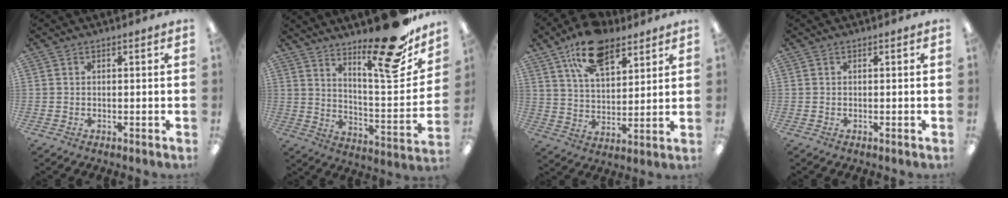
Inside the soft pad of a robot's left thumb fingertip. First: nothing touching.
{"total": 20.1, "force": [15.3, 4.9, 12.1], "torque": [-0.168, -0.118, 0.244]}
{"total": 14.9, "force": [9.7, 7.7, 8.3], "torque": [-0.135, -0.037, 0.175]}
{"total": 0.0}